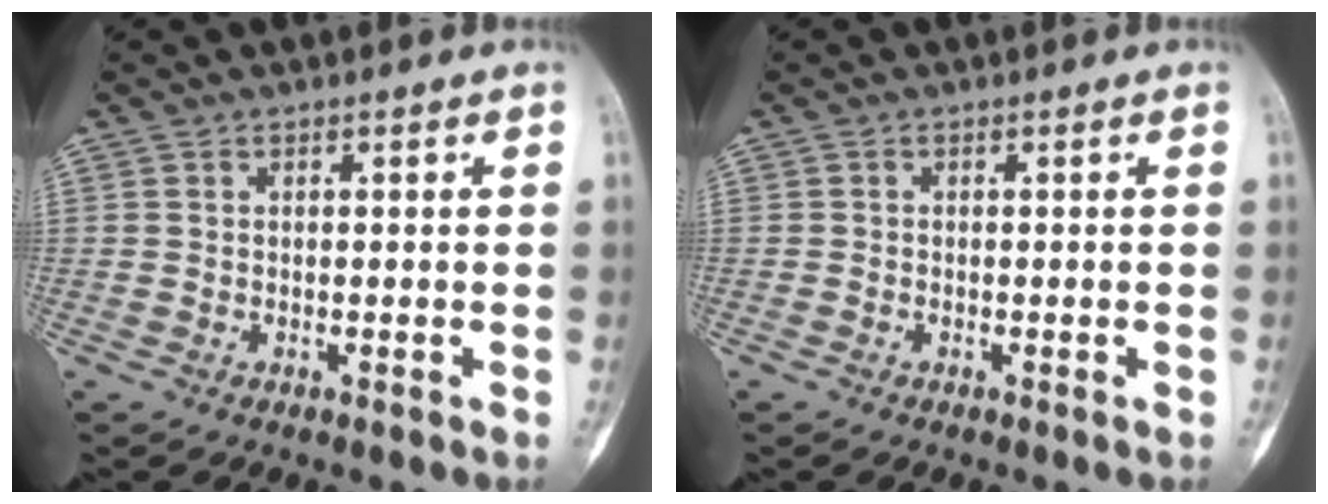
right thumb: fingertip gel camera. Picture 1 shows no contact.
{"total": 0.0}